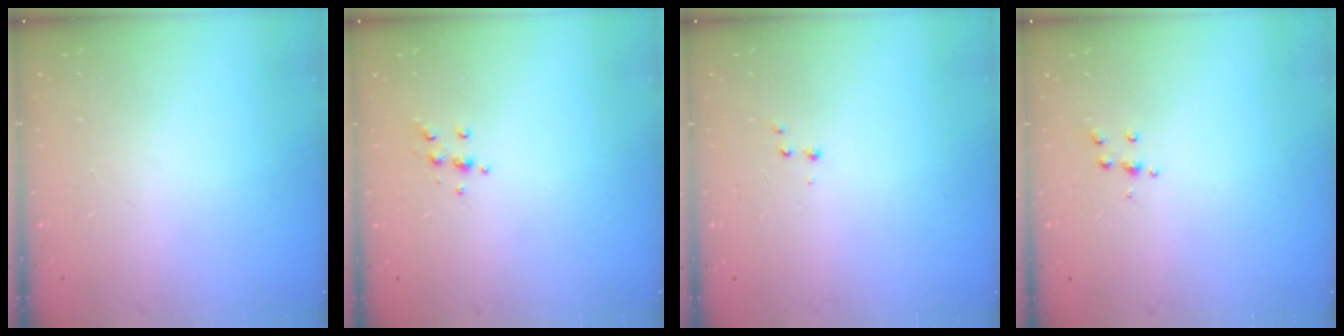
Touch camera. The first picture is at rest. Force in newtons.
{"total": 4.8, "press": 4.7, "slide": 0.8}
{"total": 2.6, "press": 2.5, "slide": 0.6}
{"total": 3.6, "press": 3.6, "slide": 0.3}